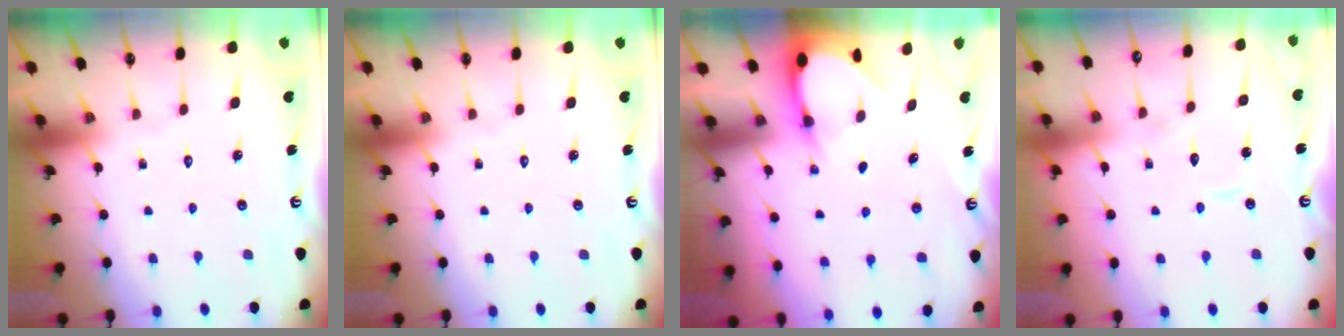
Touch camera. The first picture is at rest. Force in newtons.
{"total": 0.0}
{"total": 3.0, "press": 3.0, "slide": 0.4}
{"total": 6.5, "press": 6.5, "slide": 0.5}